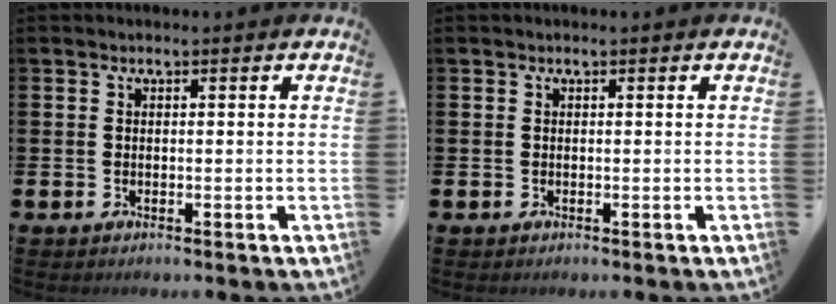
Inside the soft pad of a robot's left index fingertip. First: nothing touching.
{"total": 0.0}